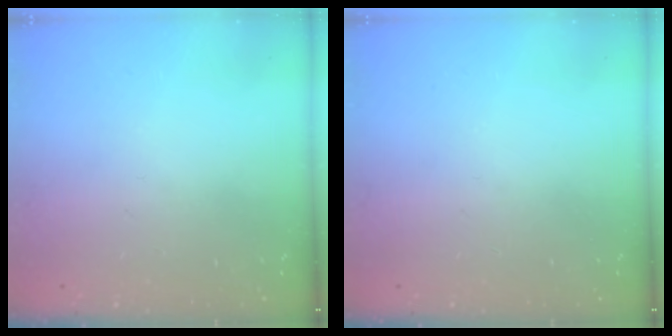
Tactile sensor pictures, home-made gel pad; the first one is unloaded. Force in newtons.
{"total": 0.0}